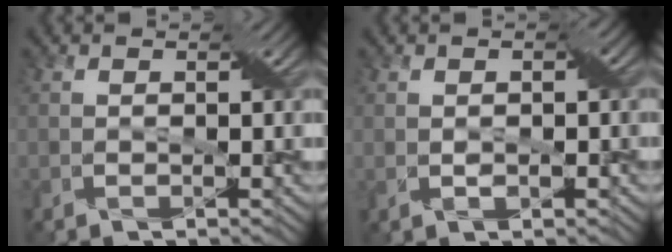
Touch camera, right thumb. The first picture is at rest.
{"total": 2.0, "force": [0.1, 1.1, 1.7], "torque": [-0.030, 0.001, 0.005]}